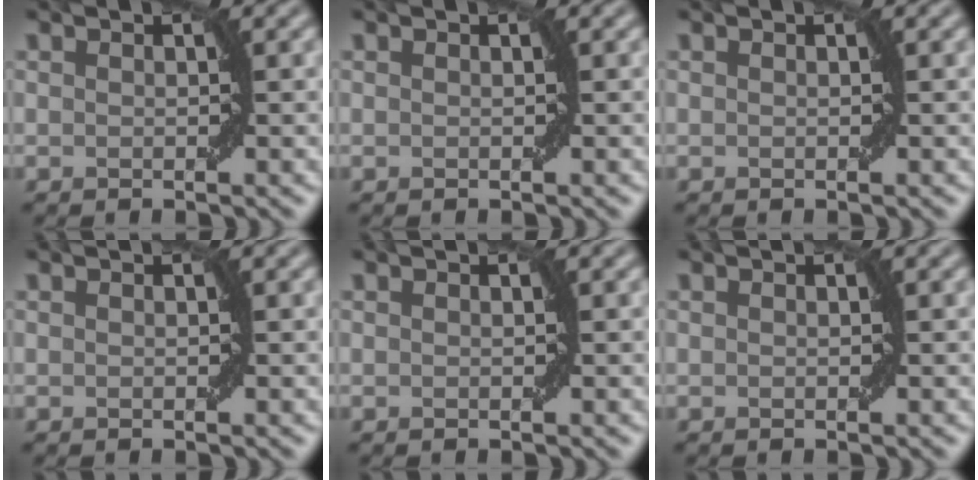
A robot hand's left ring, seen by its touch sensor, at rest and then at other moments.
{"total": 0.0}
{"total": 0.0}
{"total": 0.0}
{"total": 0.0}
{"total": 0.0}